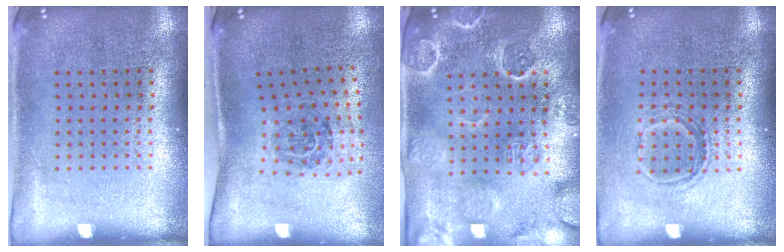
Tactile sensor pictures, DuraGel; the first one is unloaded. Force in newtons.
{"total": 1.4, "press": 1.0, "slide": 1.0}
{"total": 3.2, "press": 3.0, "slide": 1.1}
{"total": 1.2, "press": 1.0, "slide": 0.6}